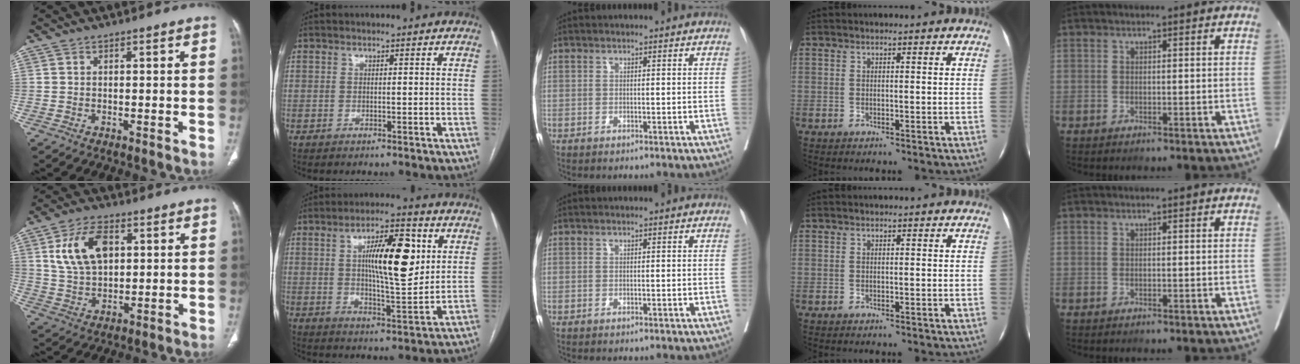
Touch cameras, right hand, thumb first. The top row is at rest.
{"thumb": {"total": 11.8, "force": [3.6, 7.2, 8.6], "torque": [-0.147, -0.004, 0.071]}, "index": {"total": 12.9, "force": [3.2, 3.2, 12.1], "torque": [-0.199, 0.008, 0.051]}}